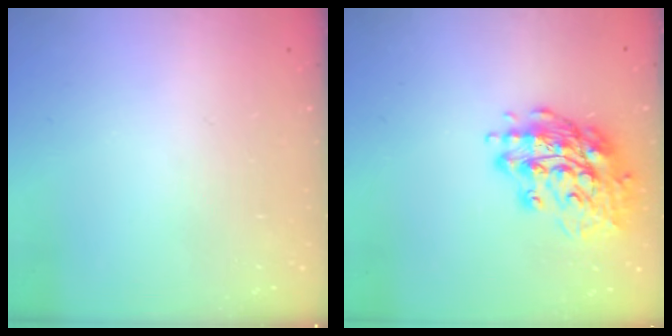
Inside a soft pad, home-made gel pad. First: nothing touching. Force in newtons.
{"total": 16.9, "press": 16.6, "slide": 3.1}